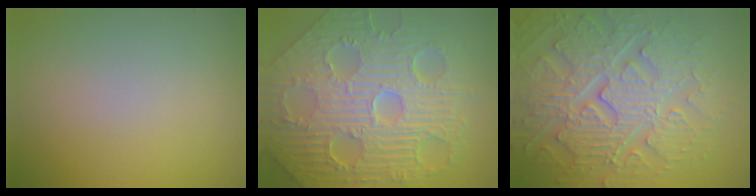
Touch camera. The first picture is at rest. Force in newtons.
{"total": 12.3, "press": 8.2, "slide": 9.2}
{"total": 8.0, "press": 6.5, "slide": 4.7}